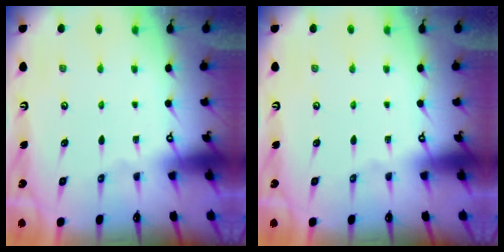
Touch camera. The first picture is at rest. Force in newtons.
{"total": 0.0}